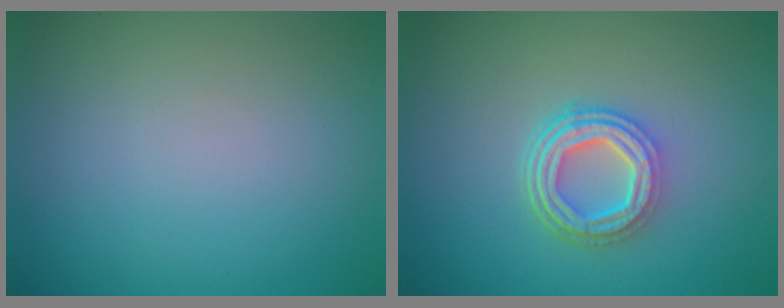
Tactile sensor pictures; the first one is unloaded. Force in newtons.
{"total": 5.0, "press": 3.6, "slide": 3.4}